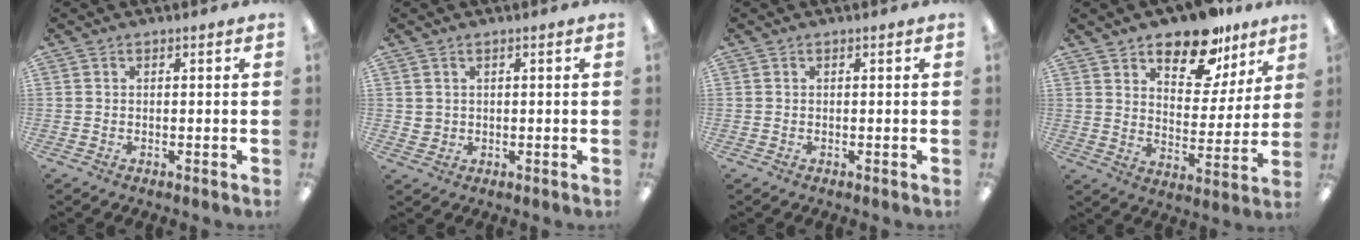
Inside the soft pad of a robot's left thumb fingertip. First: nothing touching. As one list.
[{"total": 1.9, "force": [1.0, 1.6, 0.3], "torque": [-0.007, 0.002, 0.019]}, {"total": 0.0}, {"total": 14.7, "force": [11.3, 6.8, 6.5], "torque": [-0.095, -0.068, 0.200]}]